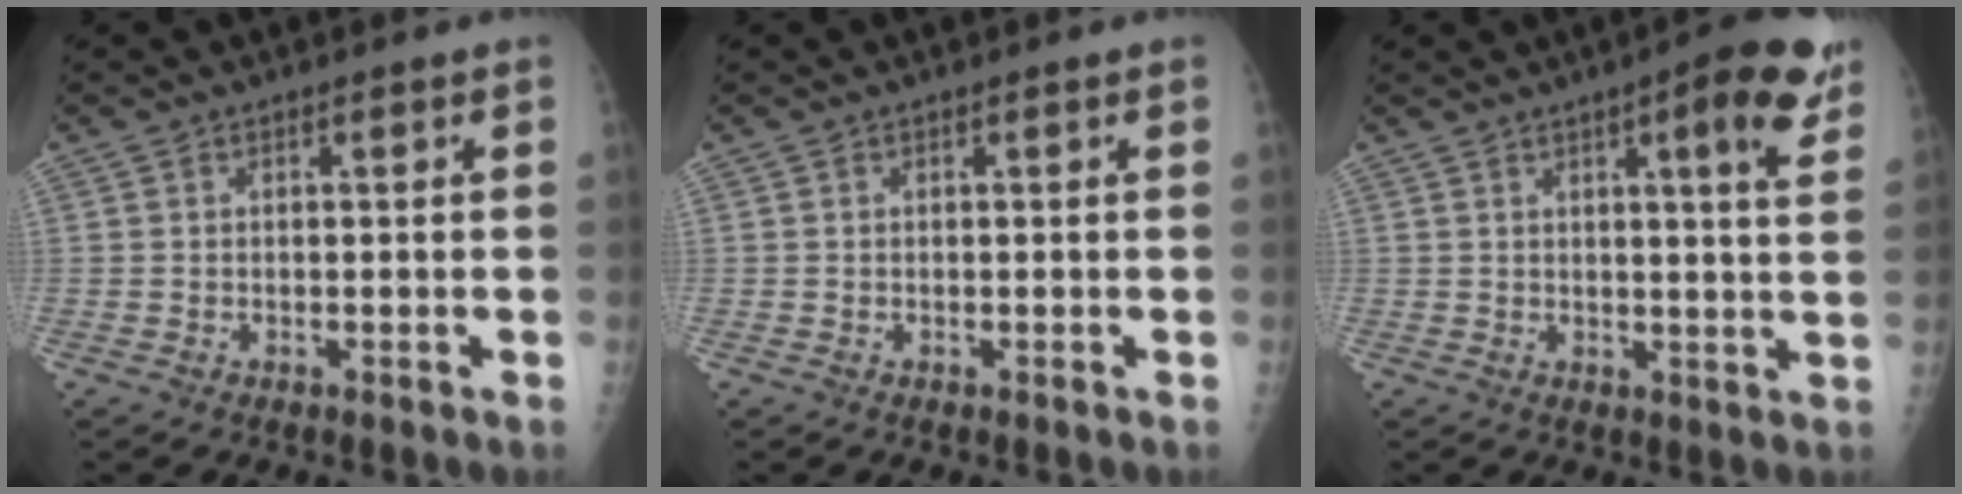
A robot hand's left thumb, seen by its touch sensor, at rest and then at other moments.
{"total": 0.0}
{"total": 10.2, "force": [5.5, 1.9, 8.4], "torque": [-0.092, -0.021, 0.063]}